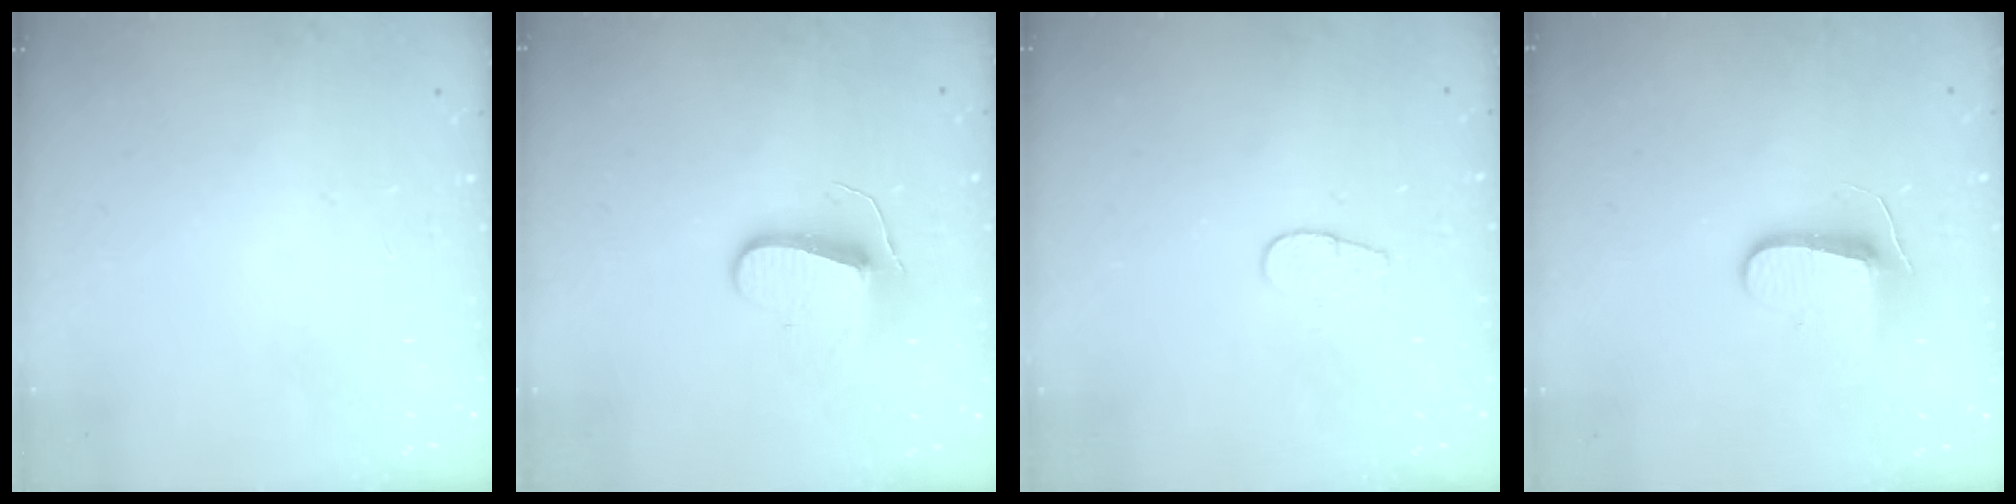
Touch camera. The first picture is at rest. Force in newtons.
{"total": 9.3, "press": 9.3, "slide": 0.6}
{"total": 4.4, "press": 4.4, "slide": 0.3}
{"total": 9.4, "press": 9.3, "slide": 0.9}